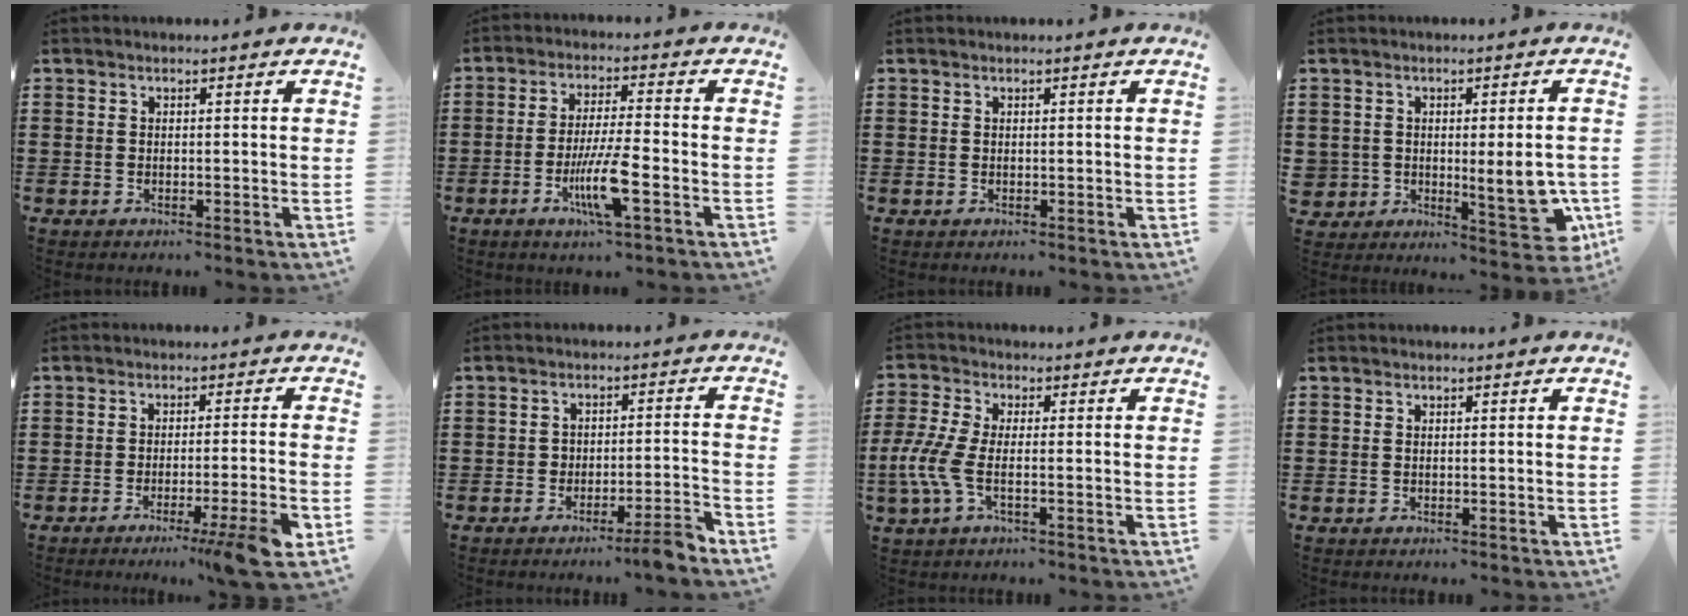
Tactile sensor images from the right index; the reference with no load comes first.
{"total": 8.2, "force": [-3.2, 0.9, 7.4], "torque": [-0.146, -0.014, -0.059]}
{"total": 0.0}
{"total": 6.3, "force": [-0.9, 3.9, 4.9], "torque": [-0.075, 0.006, -0.012]}
{"total": 6.8, "force": [-3.9, -0.5, 5.6], "torque": [-0.084, -0.015, -0.065]}
{"total": 3.9, "force": [-3.5, -0.1, 1.8], "torque": [-0.028, -0.003, -0.067]}
{"total": 5.8, "force": [-1.6, 2.4, 5.1], "torque": [-0.137, -0.014, -0.040]}
{"total": 0.0}